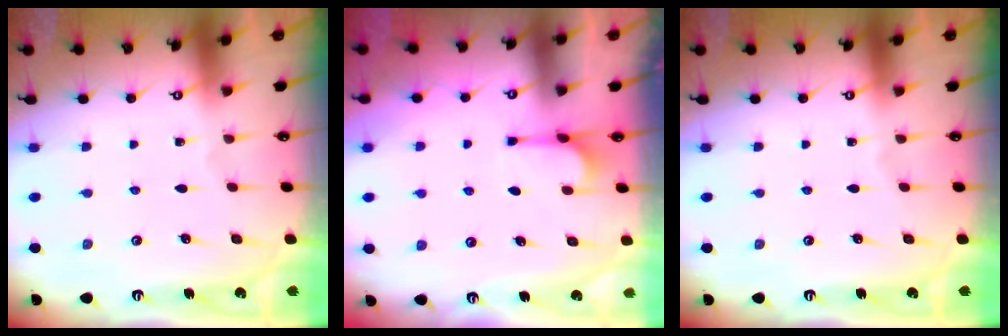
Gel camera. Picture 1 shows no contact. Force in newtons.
{"total": 1.0, "press": 0.3, "slide": 1.0}
{"total": 0.0}